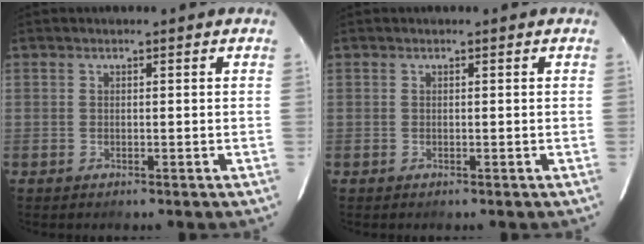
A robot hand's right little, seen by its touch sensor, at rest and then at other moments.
{"total": 0.0}